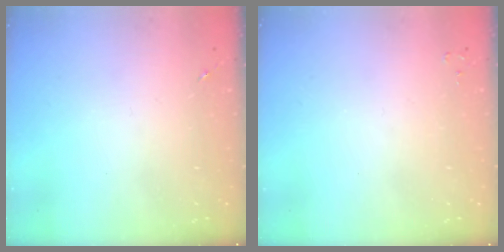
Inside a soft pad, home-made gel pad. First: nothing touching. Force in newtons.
{"total": 2.0, "press": 2.0, "slide": 0.3}